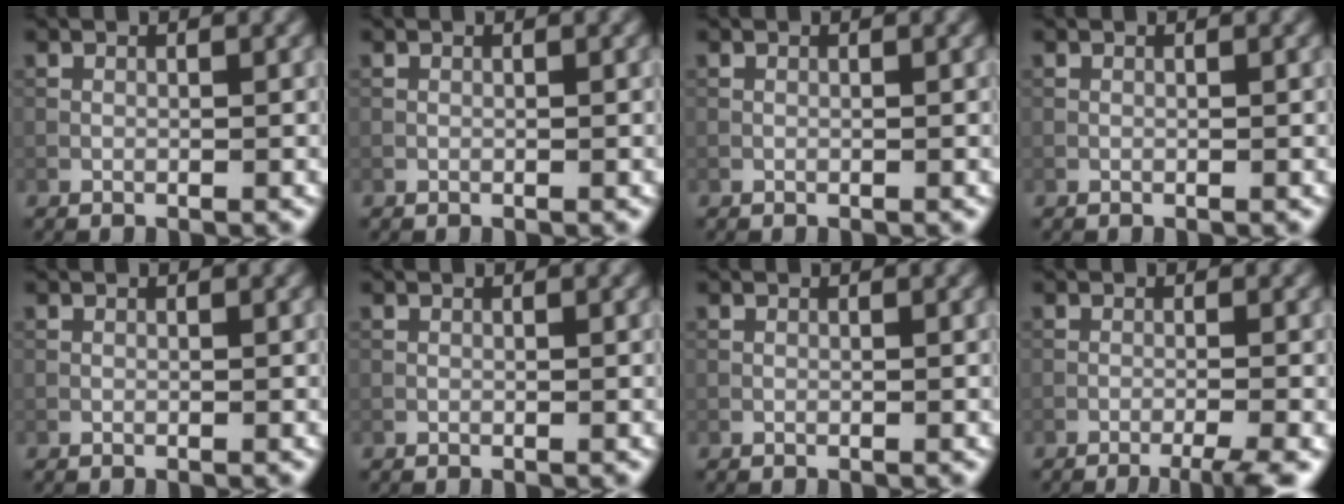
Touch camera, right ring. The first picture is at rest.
{"total": 0.0}
{"total": 0.0}
{"total": 0.0}
{"total": 0.0}
{"total": 0.0}
{"total": 0.0}
{"total": 2.9, "force": [-1.9, 0.3, 2.1], "torque": [-0.032, 0.004, -0.036]}